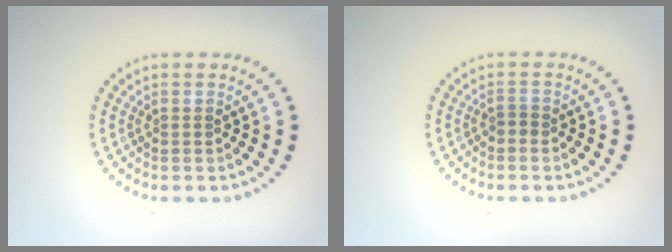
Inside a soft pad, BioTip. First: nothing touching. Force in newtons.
{"total": 0.8, "press": 0.7, "slide": 0.4}